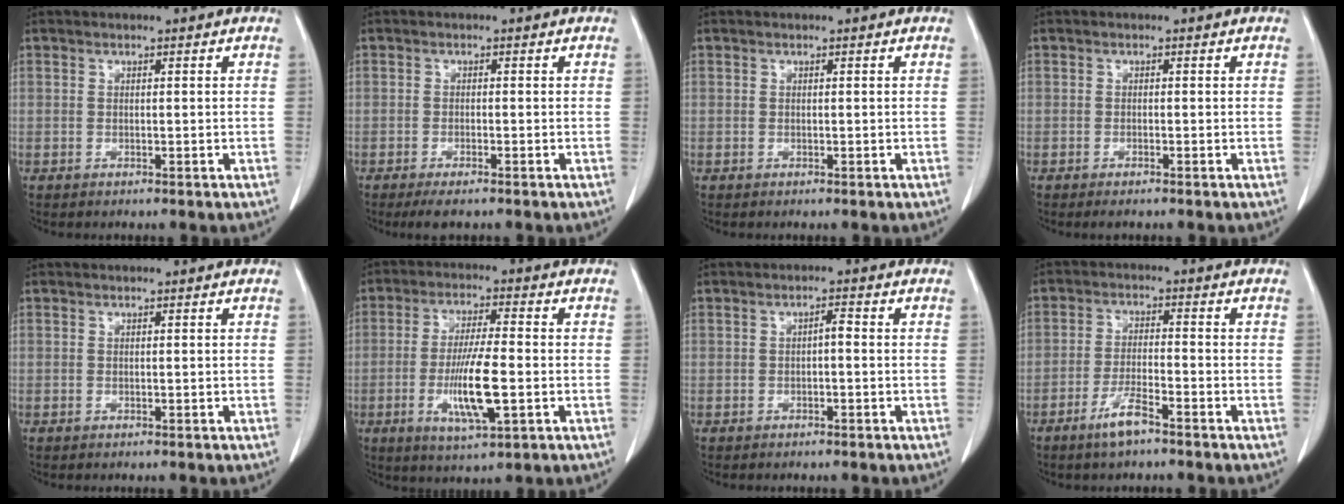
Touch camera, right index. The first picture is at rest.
{"total": 2.9, "force": [-2.1, 0.4, 1.9], "torque": [-0.032, -0.006, -0.036]}
{"total": 0.0}
{"total": 1.2, "force": [-1.0, 0.0, 0.7], "torque": [-0.014, -0.004, -0.014]}
{"total": 0.0}
{"total": 10.0, "force": [-2.4, 1.4, 9.6], "torque": [-0.183, -0.012, -0.043]}
{"total": 1.4, "force": [-0.2, 0.4, 1.3], "torque": [-0.020, 0.004, -0.004]}
{"total": 5.1, "force": [-3.5, 0.6, 3.6], "torque": [-0.075, -0.005, -0.068]}